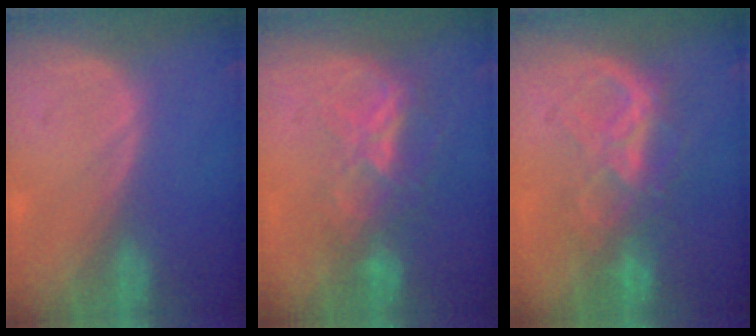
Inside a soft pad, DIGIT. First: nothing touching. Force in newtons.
{"total": 6.4, "press": 5.9, "slide": 2.5}
{"total": 6.6, "press": 6.6, "slide": 0.4}